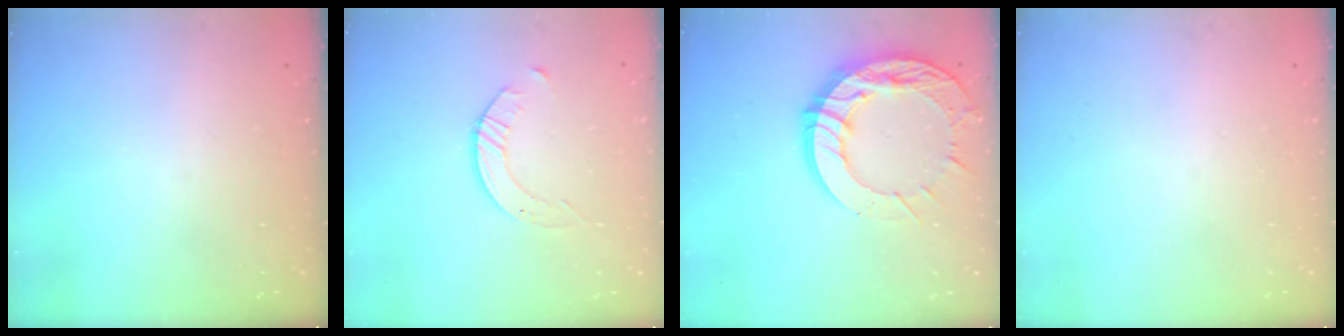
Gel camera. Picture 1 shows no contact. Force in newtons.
{"total": 2.6, "press": 2.6, "slide": 0.3}
{"total": 20.5, "press": 20.5, "slide": 1.9}
{"total": 0.0}